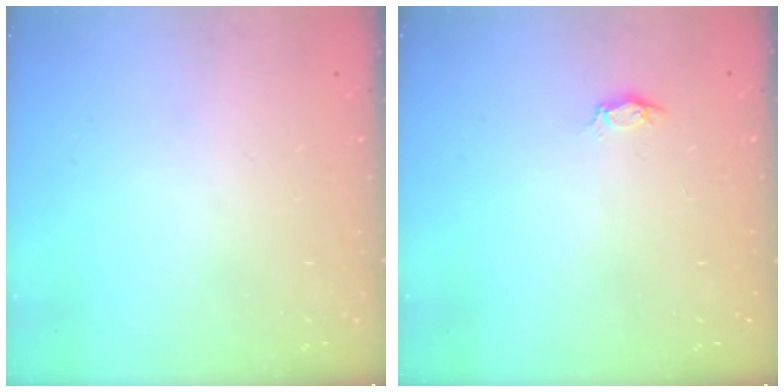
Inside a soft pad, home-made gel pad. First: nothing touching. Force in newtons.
{"total": 2.8, "press": 2.8, "slide": 0.3}